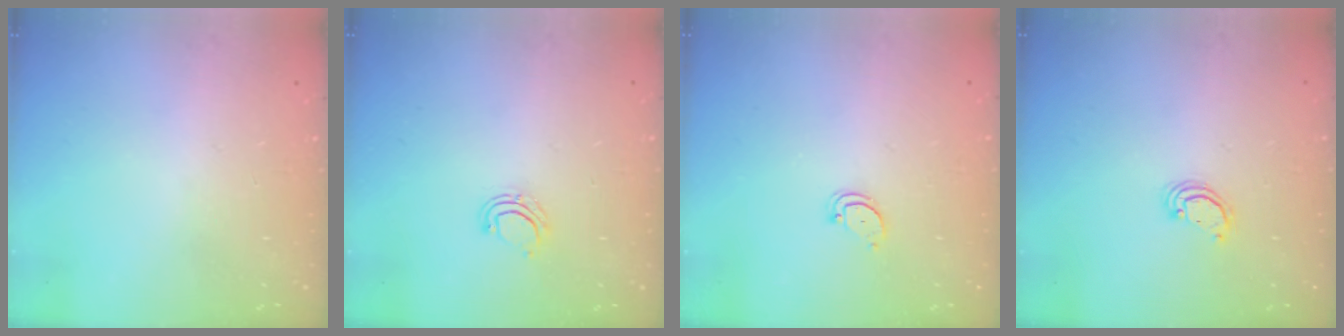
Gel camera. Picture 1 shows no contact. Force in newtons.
{"total": 5.0, "press": 4.9, "slide": 1.0}
{"total": 2.4, "press": 2.4, "slide": 0.2}
{"total": 2.1, "press": 2.1, "slide": 0.1}